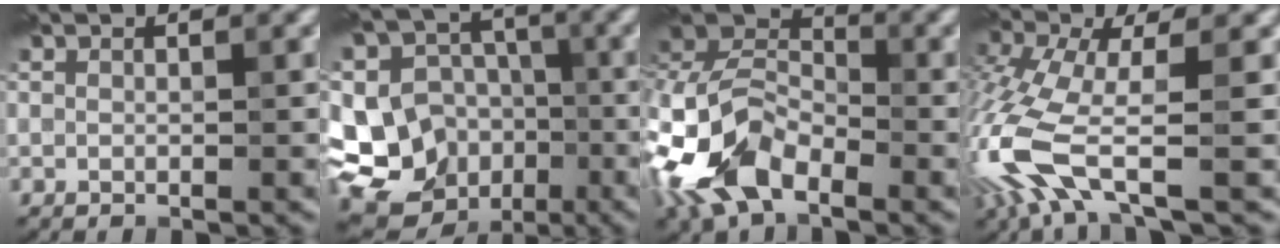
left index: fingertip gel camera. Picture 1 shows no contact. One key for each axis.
{"total": 18.8, "fx": -5.2, "fy": 17.5, "fz": 4.7, "tx": -0.123, "ty": -0.025, "tz": -0.089}
{"total": 9.7, "fx": -4.3, "fy": 5.6, "fz": 6.7, "tx": -0.146, "ty": 0.005, "tz": -0.101}
{"total": 9.6, "fx": -3.8, "fy": 3.5, "fz": 8.0, "tx": -0.208, "ty": -0.010, "tz": -0.085}